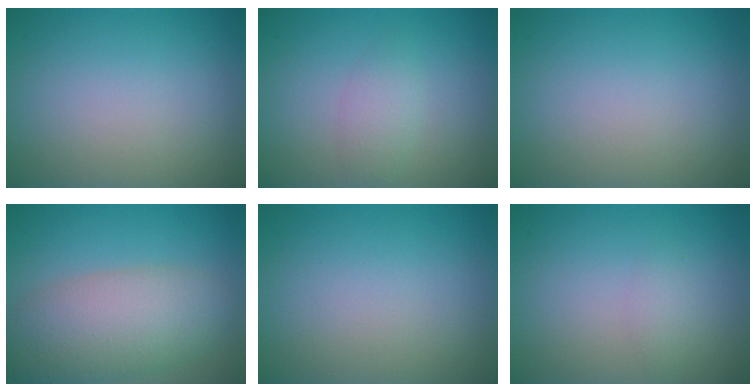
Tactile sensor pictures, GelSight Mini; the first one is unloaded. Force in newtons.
{"total": 1.8, "press": 1.8, "slide": 0.1}
{"total": 0.0}
{"total": 7.3, "press": 7.3, "slide": 0.5}
{"total": 0.0}
{"total": 1.0, "press": 1.0, "slide": 0.2}